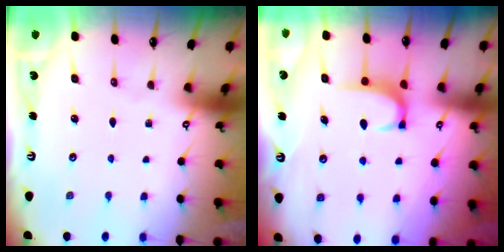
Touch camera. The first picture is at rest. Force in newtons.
{"total": 2.1, "press": 2.1, "slide": 0.1}